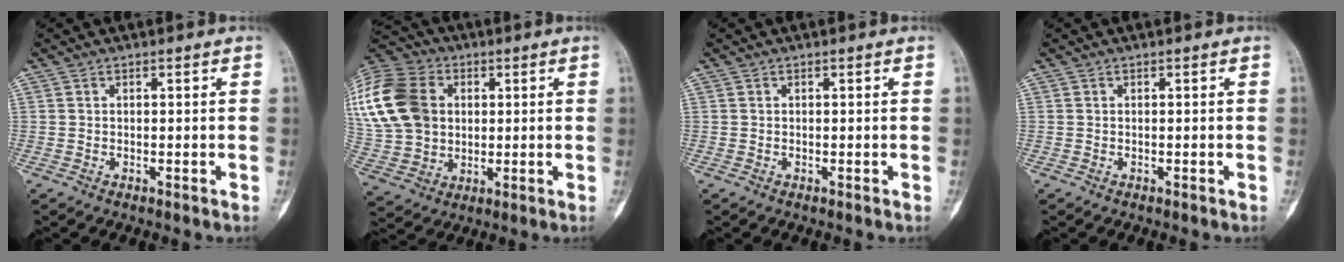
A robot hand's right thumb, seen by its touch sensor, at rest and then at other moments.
{"total": 26.1, "force": [5.6, 20.4, 15.2], "torque": [-0.367, 0.051, 0.116]}
{"total": 0.0}
{"total": 0.0}